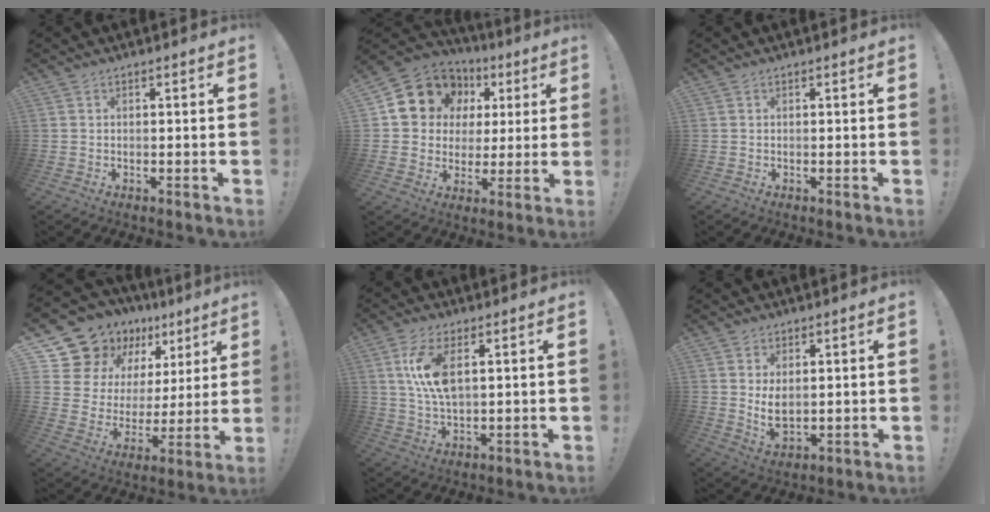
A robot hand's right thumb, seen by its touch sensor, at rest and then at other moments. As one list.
[{"total": 13.5, "force": [6.6, 11.1, 4.1], "torque": [-0.064, -0.034, 0.139]}, {"total": 0.0}, {"total": 16.7, "force": [13.7, 8.4, 4.7], "torque": [-0.084, -0.110, 0.268]}, {"total": 9.7, "force": [2.9, 4.0, 8.4], "torque": [-0.167, -0.012, 0.047]}, {"total": 5.9, "force": [1.7, 3.7, 4.4], "torque": [-0.065, -0.015, 0.032]}]